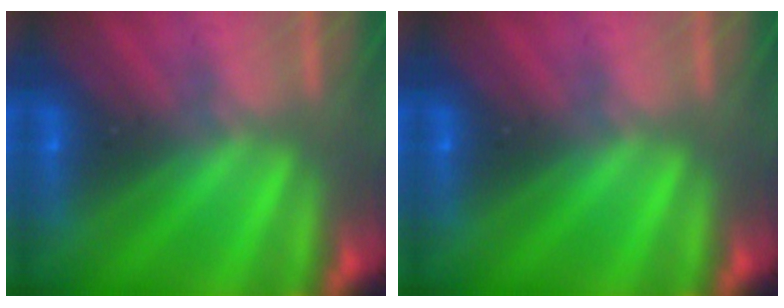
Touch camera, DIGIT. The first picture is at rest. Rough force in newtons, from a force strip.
{"total": 0.0}